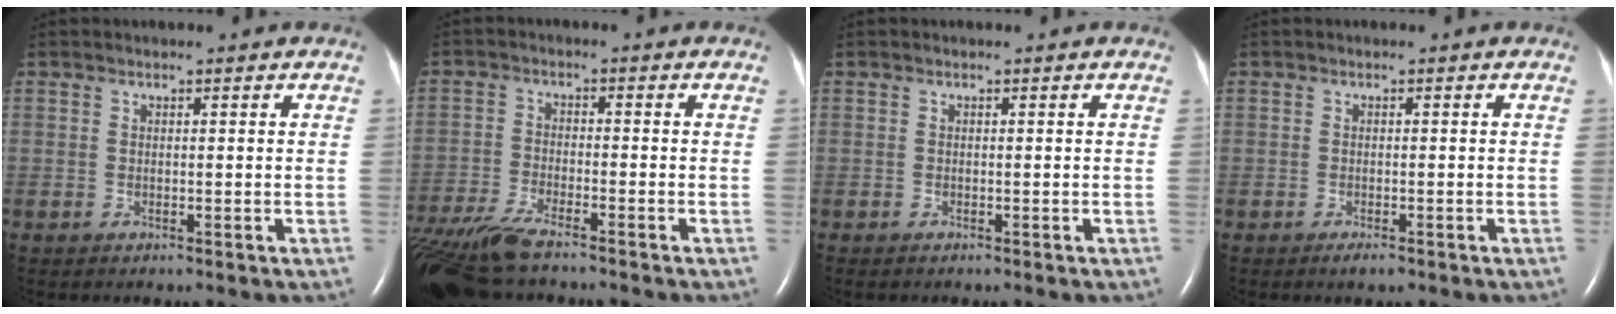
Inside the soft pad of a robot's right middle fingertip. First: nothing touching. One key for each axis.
{"total": 10.7, "fx": -8.9, "fy": 1.5, "fz": 5.8, "tx": -0.113, "ty": -0.027, "tz": -0.156}
{"total": 0.0}
{"total": 1.3, "fx": -0.9, "fy": 0.4, "fz": 0.8, "tx": -0.017, "ty": -0.002, "tz": -0.012}